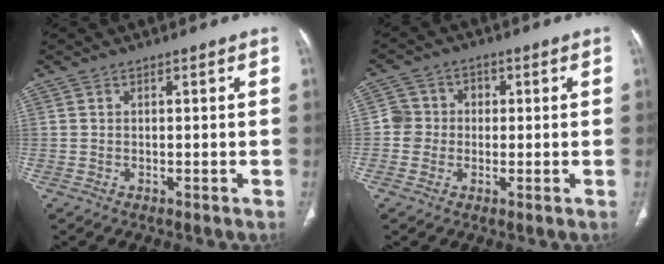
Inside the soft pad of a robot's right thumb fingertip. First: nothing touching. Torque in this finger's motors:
{"motor_torque": [0.15, 0.14, 0.29, 0.17, -0.01]}